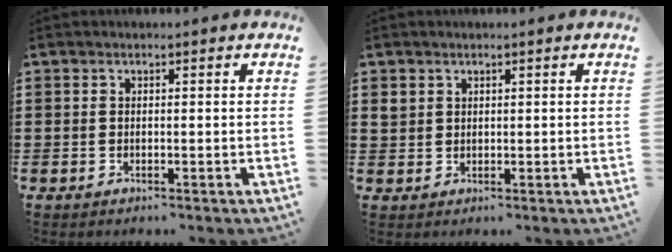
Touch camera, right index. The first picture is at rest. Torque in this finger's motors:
{"motor_torque": [0.23, 0.24, 0.00, 0.00]}